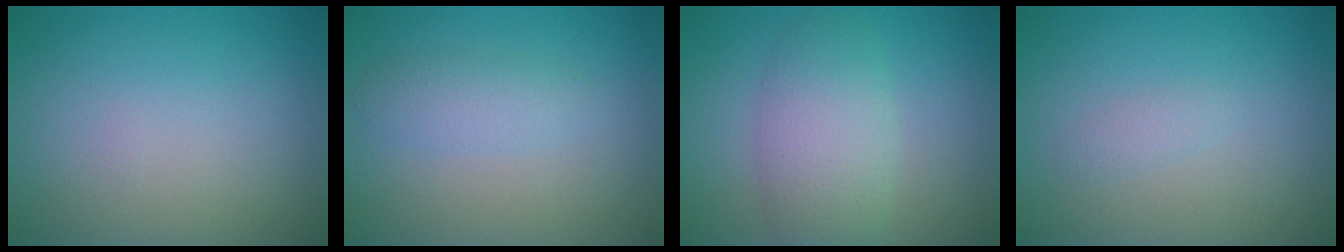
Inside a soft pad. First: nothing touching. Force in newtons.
{"total": 2.0, "press": 2.0, "slide": 0.0}
{"total": 4.8, "press": 4.8, "slide": 0.3}
{"total": 0.8, "press": 0.8, "slide": 0.1}